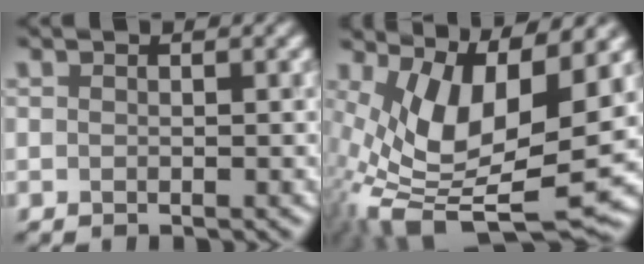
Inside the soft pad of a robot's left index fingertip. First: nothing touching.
{"total": 12.3, "force": [0.9, 4.8, 11.3], "torque": [-0.224, -0.014, 0.021]}